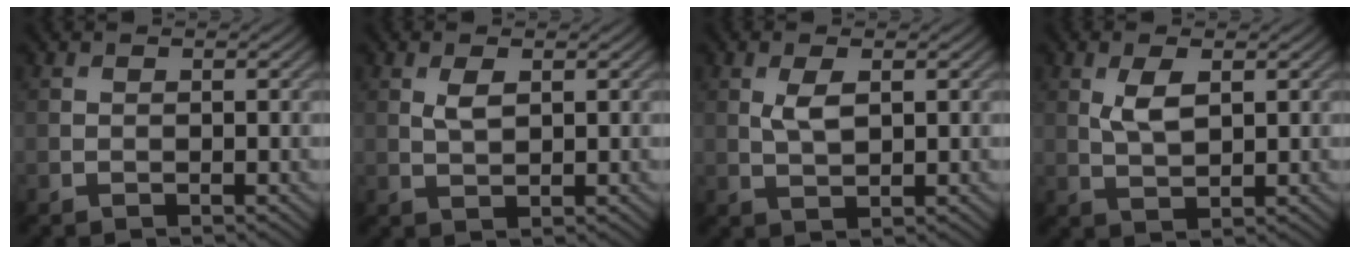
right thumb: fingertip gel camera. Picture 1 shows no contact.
{"total": 2.1, "force": [0.8, 0.9, 1.8], "torque": [-0.041, -0.002, 0.019]}
{"total": 2.9, "force": [0.9, 1.2, 2.5], "torque": [-0.058, -0.001, 0.020]}
{"total": 3.6, "force": [1.2, 1.5, 3.1], "torque": [-0.070, -0.001, 0.027]}